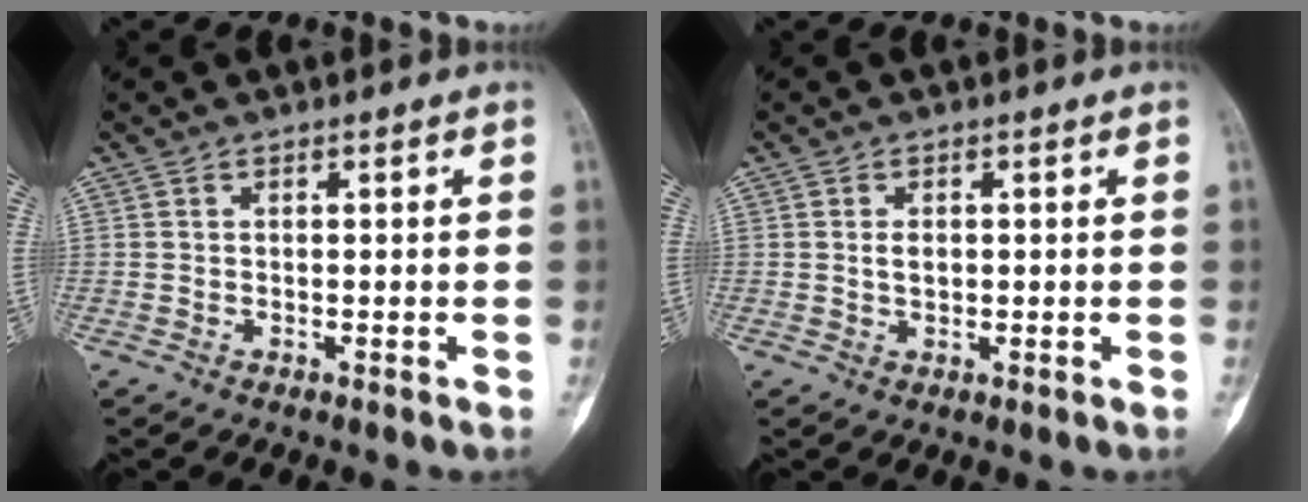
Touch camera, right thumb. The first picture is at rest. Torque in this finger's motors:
{"motor_torque": [0.58, 0.11, 0.04, -0.21, 0.11]}